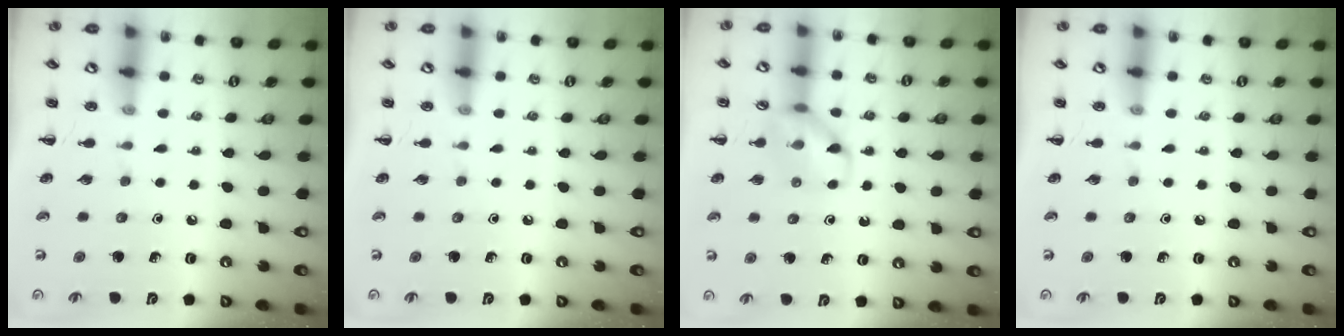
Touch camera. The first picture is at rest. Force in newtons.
{"total": 0.0}
{"total": 10.0, "press": 10.0, "slide": 0.5}
{"total": 0.0}